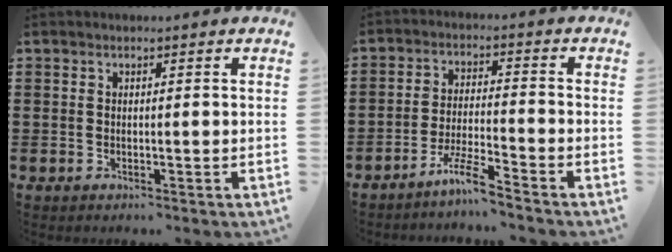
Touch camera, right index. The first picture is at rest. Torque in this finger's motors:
{"motor_torque": [1.43, 0.70, 0.03, 0.02]}